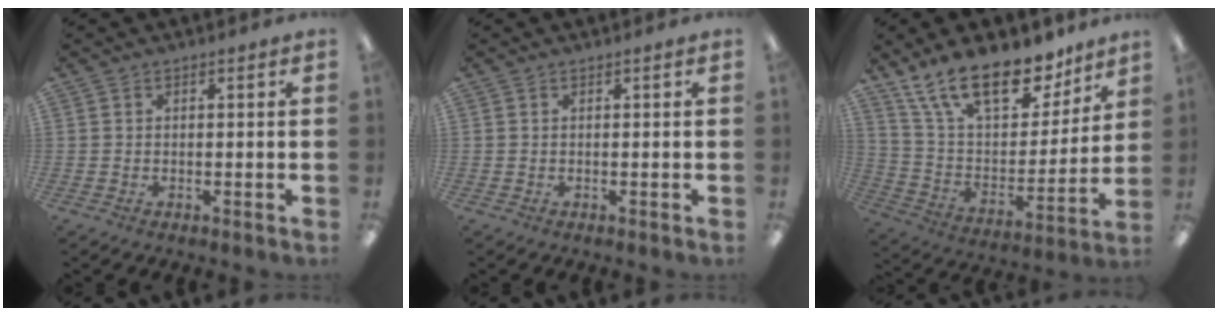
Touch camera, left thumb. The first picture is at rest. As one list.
[{"total": 0.0}, {"total": 21.1, "force": [15.2, 9.2, 11.3], "torque": [-0.202, -0.090, 0.272]}]